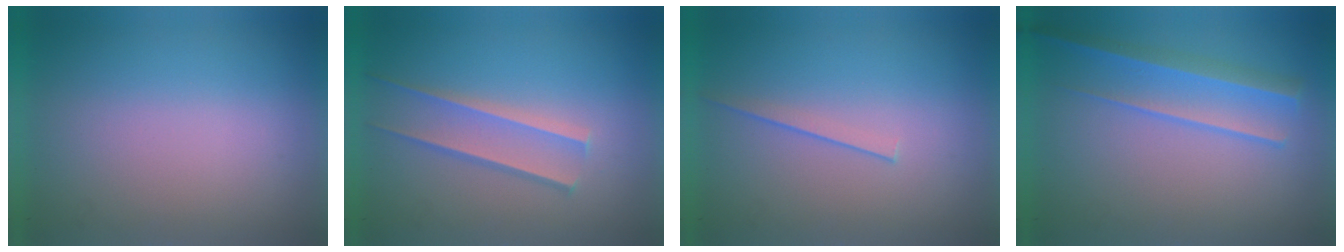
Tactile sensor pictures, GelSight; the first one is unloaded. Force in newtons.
{"total": 1.6}
{"total": 1.1}
{"total": 2.2}